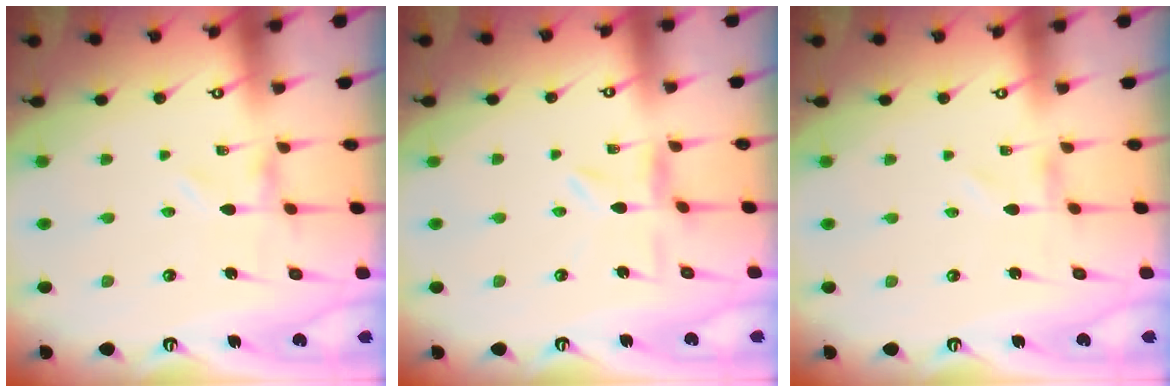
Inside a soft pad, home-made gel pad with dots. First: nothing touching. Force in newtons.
{"total": 3.7, "press": 3.6, "slide": 0.4}
{"total": 1.0, "press": 1.0, "slide": 0.0}